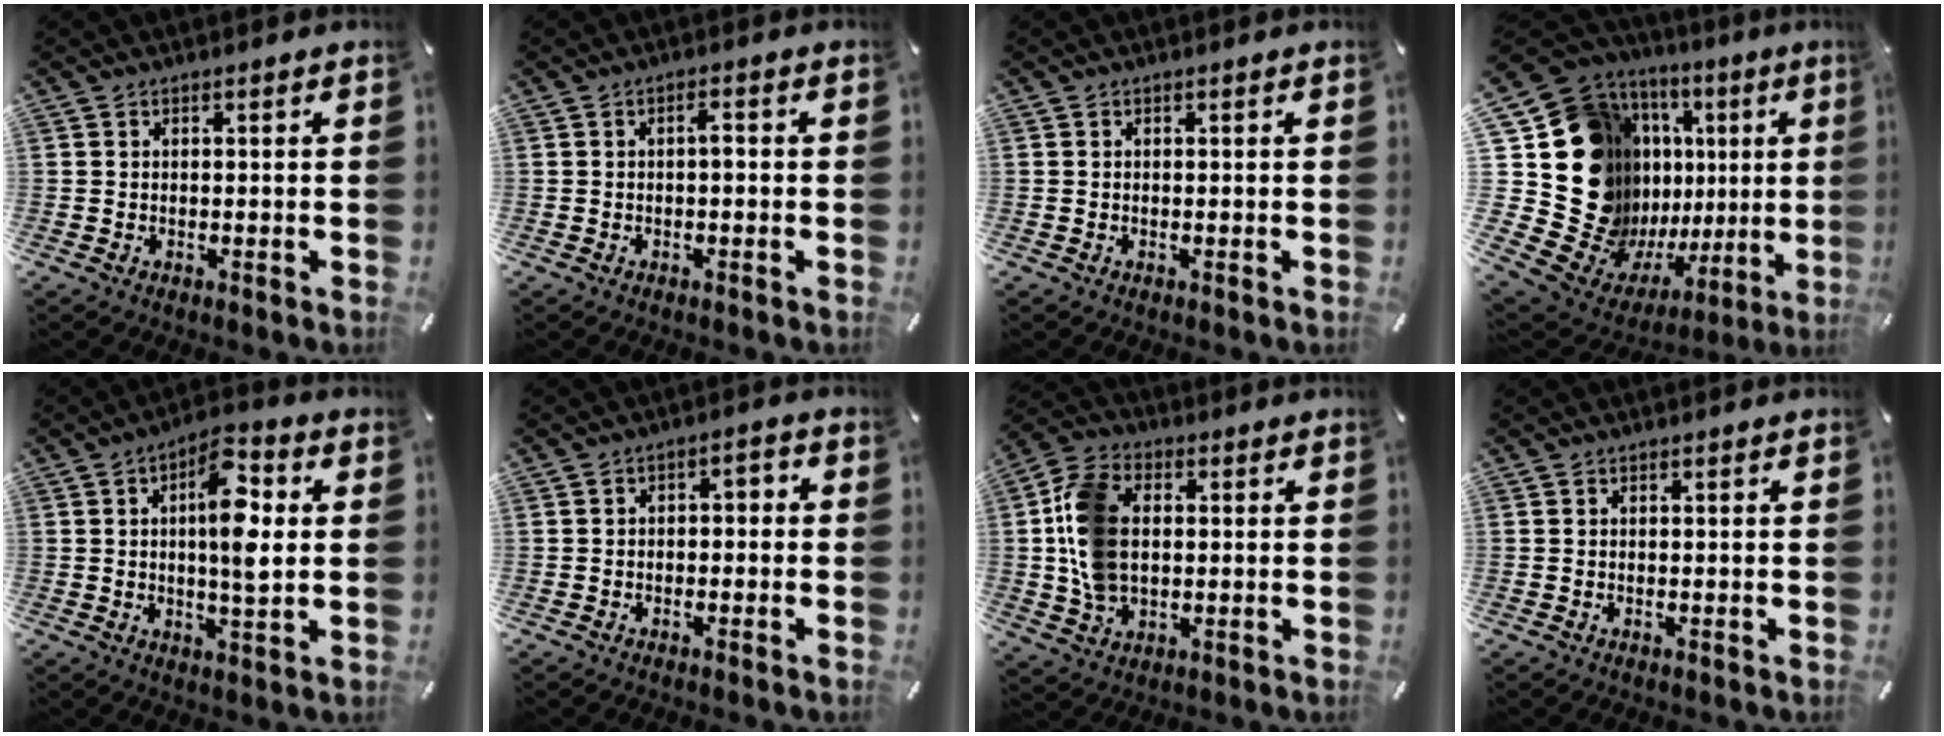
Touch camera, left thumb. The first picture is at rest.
{"total": 2.2, "force": [-0.2, 0.9, 2.0], "torque": [-0.040, 0.008, -0.007]}
{"total": 0.0}
{"total": 27.3, "force": [3.7, 19.8, 18.5], "torque": [-0.287, -0.091, 0.135]}
{"total": 11.6, "force": [2.2, 4.2, 10.6], "torque": [-0.163, -0.009, 0.029]}
{"total": 2.9, "force": [-2.0, 1.6, 1.3], "torque": [-0.023, 0.016, -0.042]}
{"total": 12.9, "force": [0.6, 9.3, 8.9], "torque": [-0.203, 0.014, 0.016]}
{"total": 0.0}